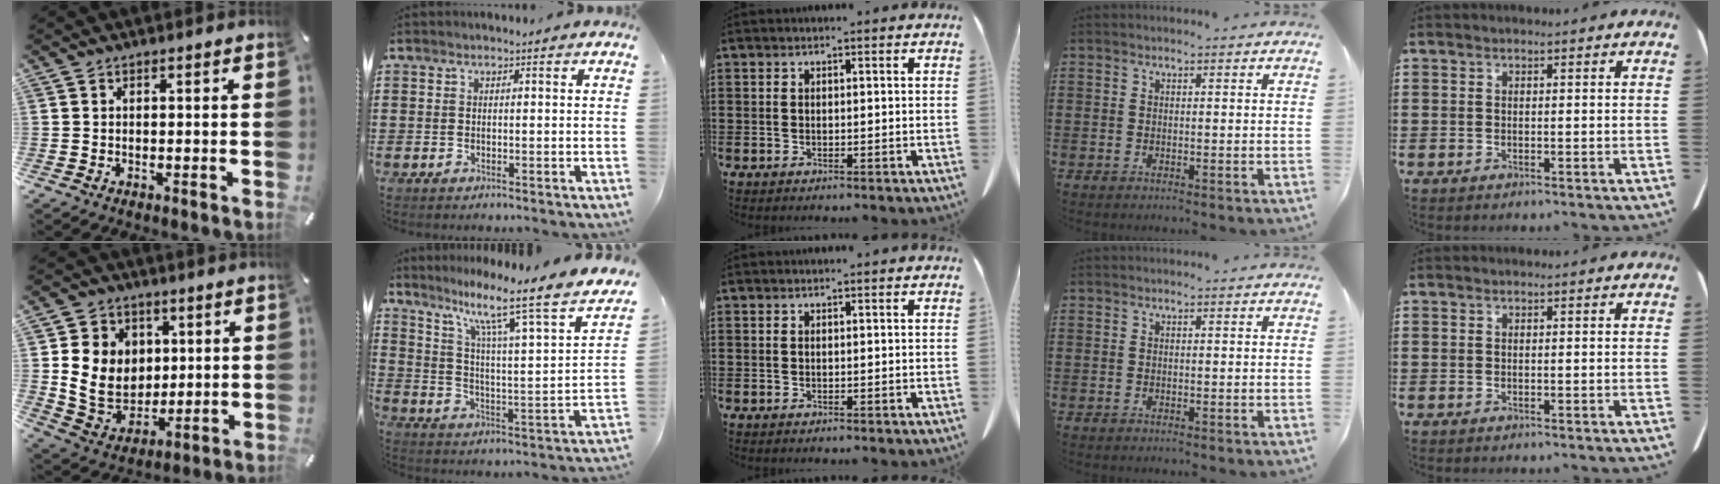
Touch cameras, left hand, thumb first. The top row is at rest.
{"thumb": {"total": 12.2, "force": [1.9, 11.0, 4.9], "torque": [-0.096, -0.005, 0.044]}, "index": {"total": 10.6, "force": [8.1, 0.3, 6.9], "torque": [-0.139, -0.069, 0.119]}}